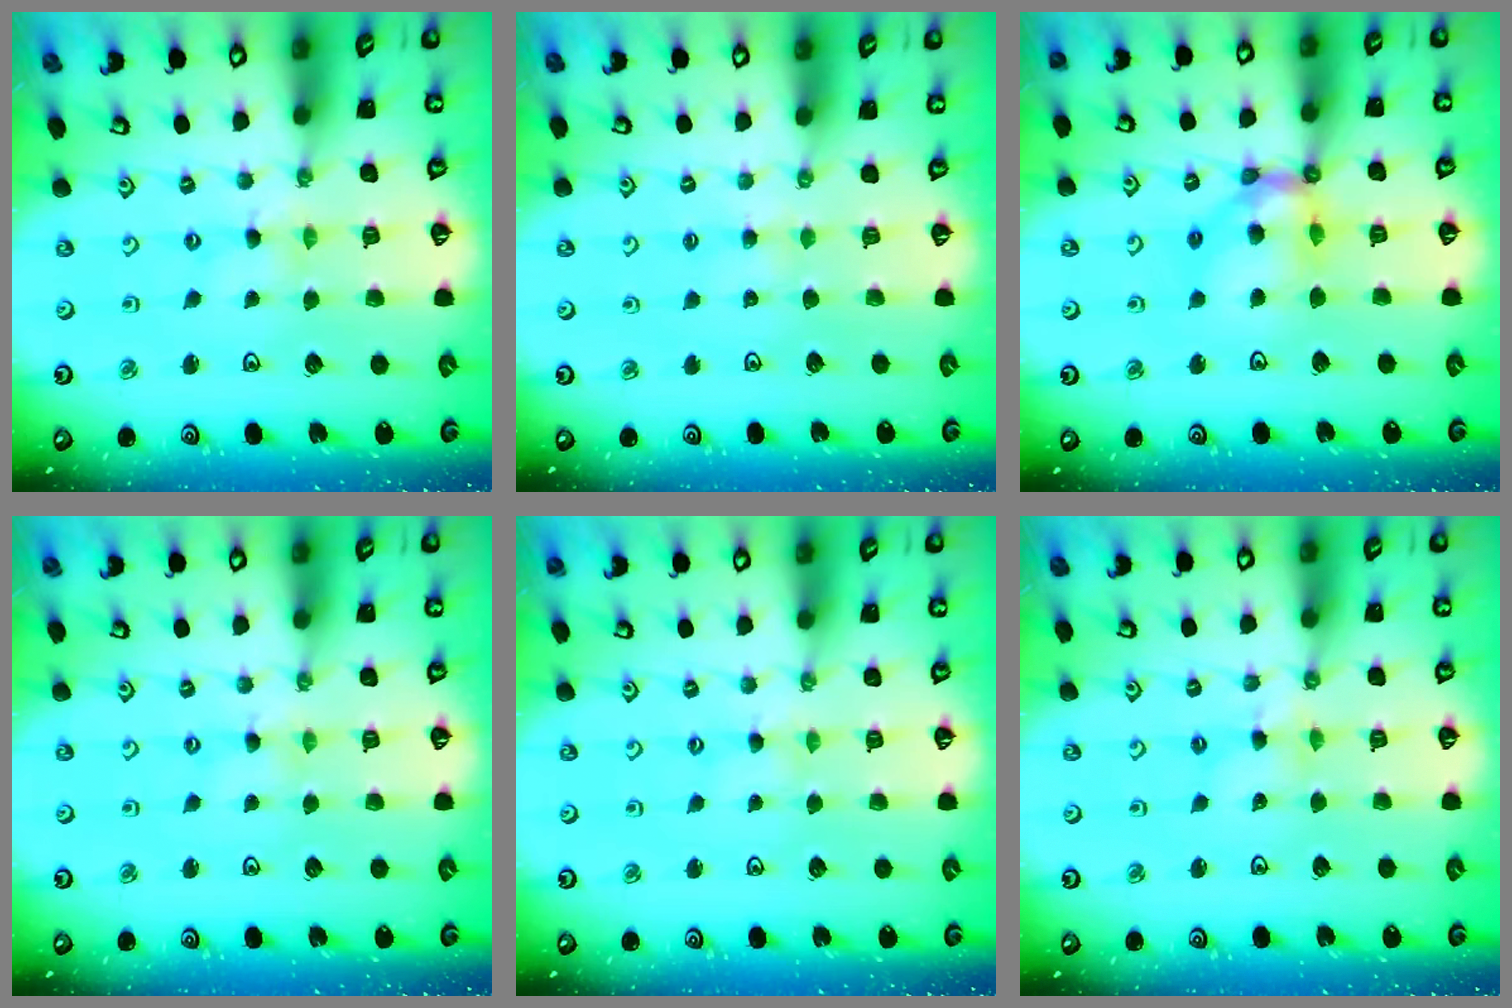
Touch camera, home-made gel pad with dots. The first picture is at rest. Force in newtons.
{"total": 2.7, "press": 2.7, "slide": 0.3}
{"total": 12.5, "press": 12.5, "slide": 1.2}
{"total": 0.0}
{"total": 1.1, "press": 1.1, "slide": 0.2}
{"total": 3.3, "press": 3.3, "slide": 0.3}